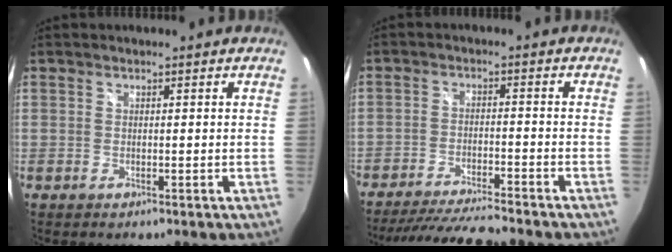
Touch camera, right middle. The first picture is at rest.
{"total": 11.7, "force": [-10.7, 0.6, 4.7], "torque": [-0.106, -0.005, -0.178]}